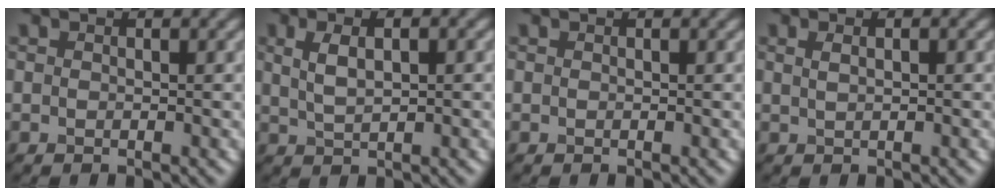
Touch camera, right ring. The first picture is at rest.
{"total": 3.1, "force": [1.0, 1.3, 2.7], "torque": [-0.056, 0.004, 0.021]}
{"total": 0.0}
{"total": 1.3, "force": [0.6, 0.5, 1.0], "torque": [-0.013, -0.007, 0.009]}